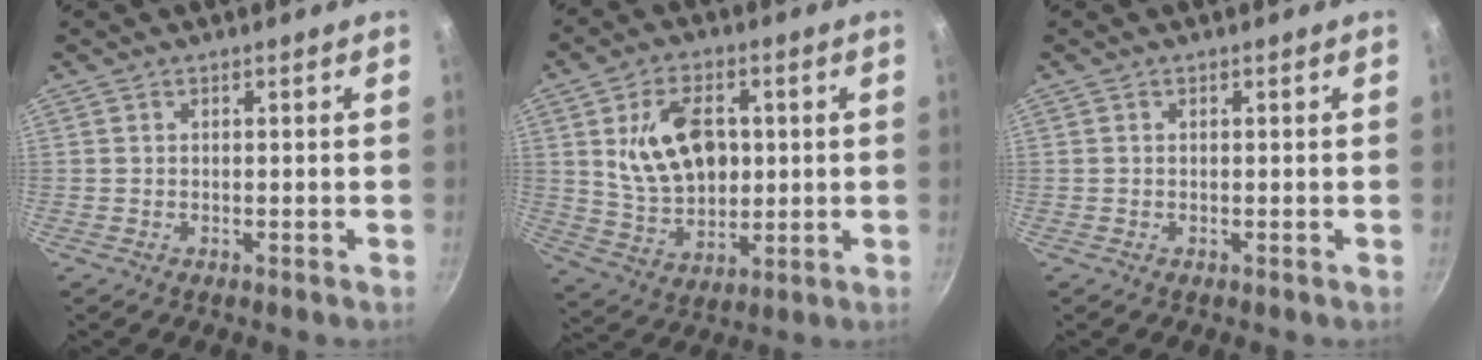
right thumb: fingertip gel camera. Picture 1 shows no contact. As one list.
[{"total": 14.5, "force": [2.6, 9.5, 10.6], "torque": [-0.156, -0.011, 0.053]}, {"total": 0.0}]